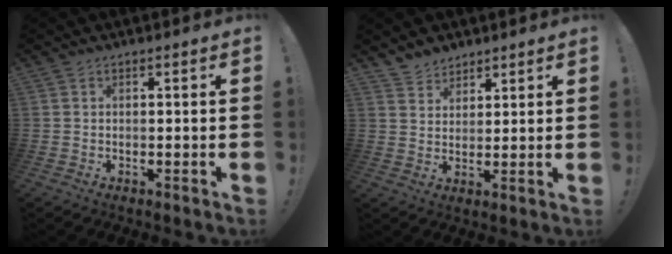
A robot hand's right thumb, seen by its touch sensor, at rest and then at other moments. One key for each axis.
{"total": 5.2, "fx": 4.4, "fy": 2.7, "fz": 0.2, "tx": -0.010, "ty": -0.031, "tz": 0.086}